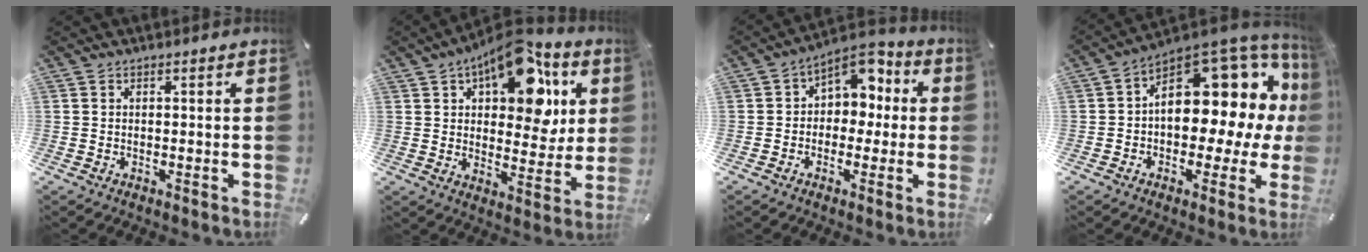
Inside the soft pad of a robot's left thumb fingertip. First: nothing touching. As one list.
[{"total": 17.9, "force": [9.0, 10.0, 11.9], "torque": [-0.162, -0.043, 0.150]}, {"total": 7.4, "force": [1.9, 6.3, 3.5], "torque": [-0.046, -0.017, 0.030]}, {"total": 16.5, "force": [5.4, 10.6, 11.5], "torque": [-0.126, -0.070, 0.090]}]